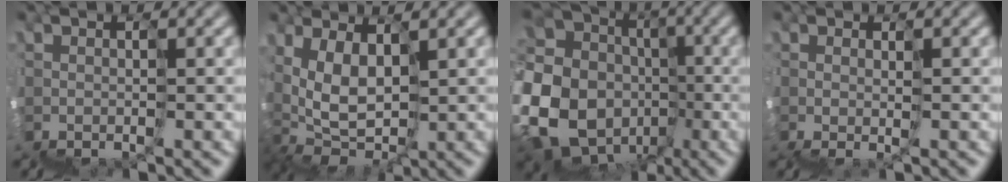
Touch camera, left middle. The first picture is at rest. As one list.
[{"total": 5.1, "force": [2.6, 2.9, 3.3], "torque": [-0.095, 0.027, 0.055]}, {"total": 10.9, "force": [-1.2, 10.5, 2.4], "torque": [-0.092, 0.025, -0.032]}, {"total": 0.6, "force": [-0.2, 0.1, 0.6], "torque": [-0.004, -0.002, 0.002]}]